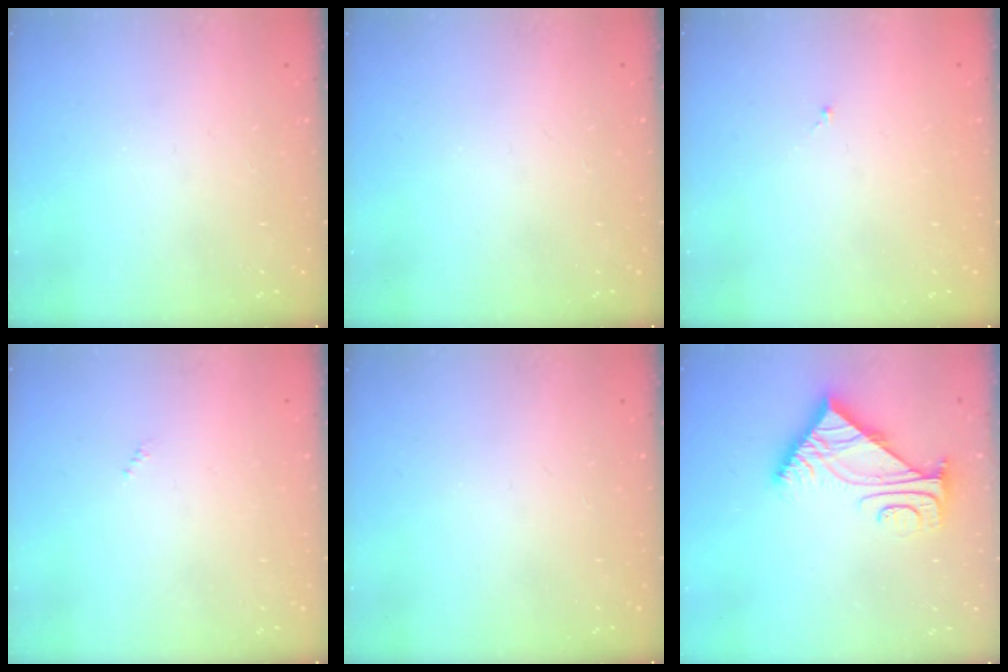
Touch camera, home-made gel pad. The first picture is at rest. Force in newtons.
{"total": 0.0}
{"total": 0.0}
{"total": 0.0}
{"total": 0.0}
{"total": 7.0, "press": 7.0, "slide": 0.7}